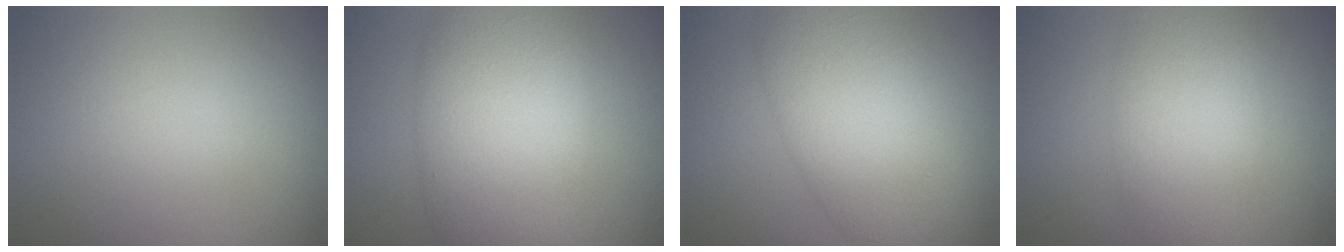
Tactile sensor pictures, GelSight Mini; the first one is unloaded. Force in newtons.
{"total": 9.2, "press": 9.1, "slide": 0.4}
{"total": 9.6, "press": 9.6, "slide": 0.2}
{"total": 5.8, "press": 5.8, "slide": 0.3}